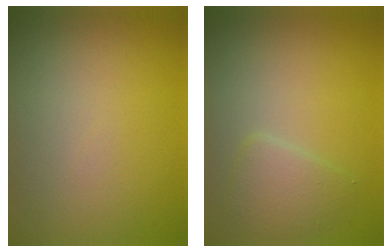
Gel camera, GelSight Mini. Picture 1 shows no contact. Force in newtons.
{"total": 2.5, "press": 2.5, "slide": 0.1}